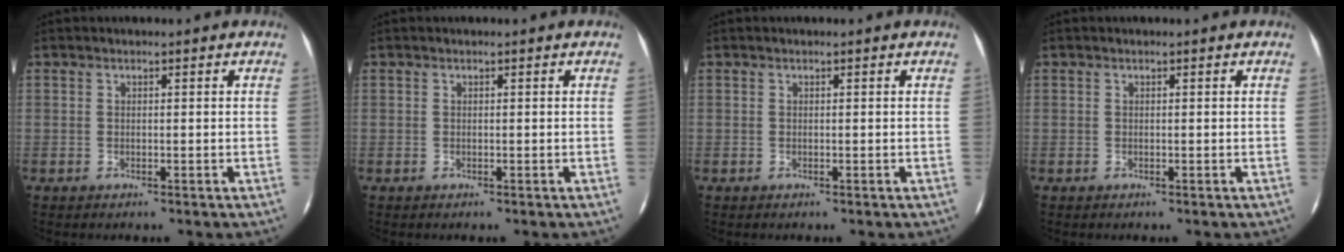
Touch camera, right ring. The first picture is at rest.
{"total": 0.0}
{"total": 0.0}
{"total": 0.0}